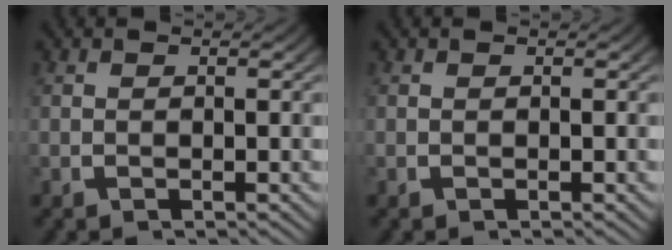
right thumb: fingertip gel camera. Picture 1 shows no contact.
{"total": 0.0}